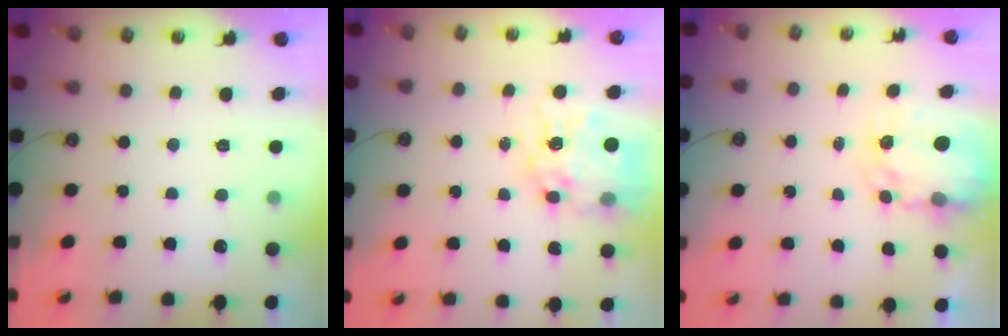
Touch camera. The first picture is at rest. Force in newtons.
{"total": 14.7, "press": 14.6, "slide": 1.3}
{"total": 3.9, "press": 3.9, "slide": 0.3}